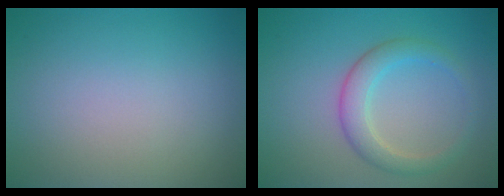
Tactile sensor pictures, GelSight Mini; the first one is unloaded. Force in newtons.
{"total": 3.0, "press": 3.0, "slide": 0.1}